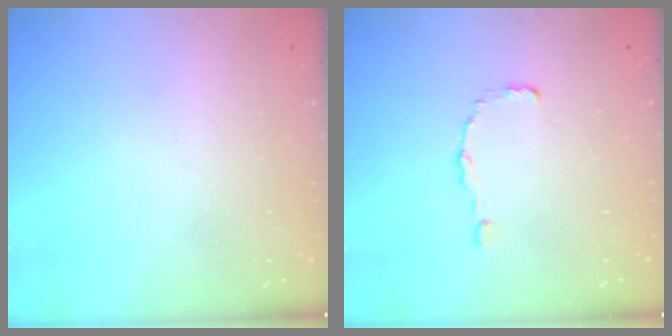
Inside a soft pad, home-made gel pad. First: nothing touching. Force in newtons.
{"total": 1.5, "press": 1.5, "slide": 0.1}